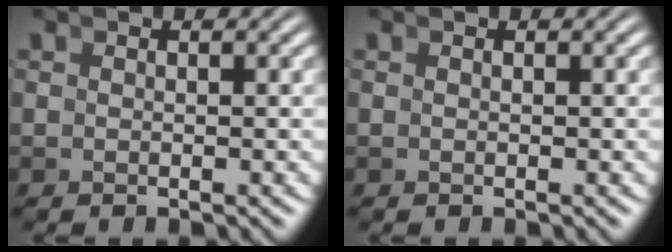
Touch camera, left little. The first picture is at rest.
{"total": 0.0}